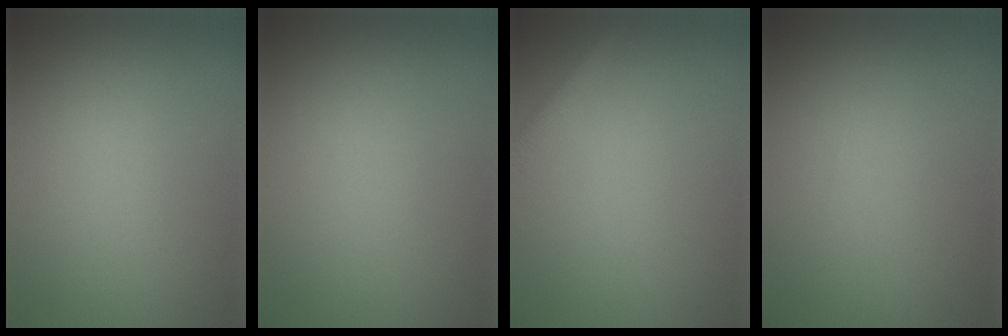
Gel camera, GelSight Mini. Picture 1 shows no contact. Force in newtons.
{"total": 0.0}
{"total": 2.3, "press": 2.3, "slide": 0.1}
{"total": 0.0}